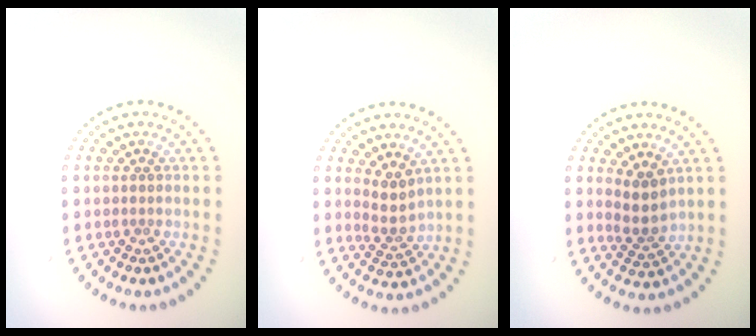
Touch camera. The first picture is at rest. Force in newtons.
{"total": 2.3, "press": 1.7, "slide": 1.5}
{"total": 2.5, "press": 1.9, "slide": 1.5}